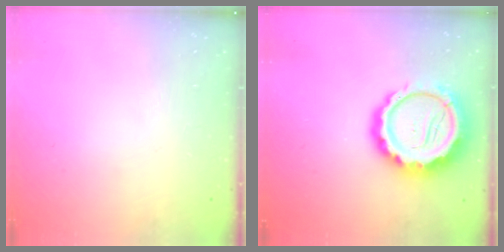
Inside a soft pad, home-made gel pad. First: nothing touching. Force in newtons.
{"total": 15.4, "press": 15.1, "slide": 3.2}